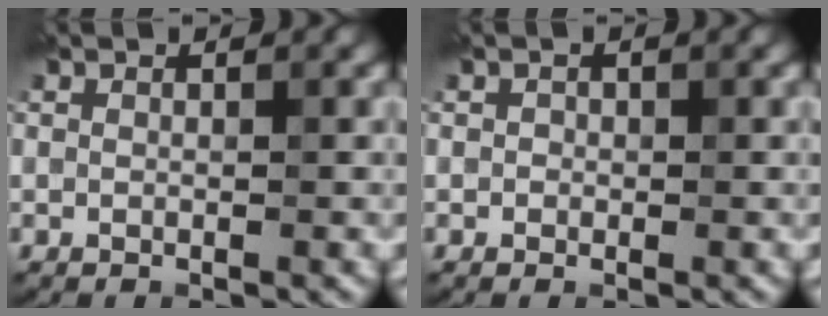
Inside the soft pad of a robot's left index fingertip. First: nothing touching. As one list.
[{"total": 0.6, "force": [-0.1, 0.6, 0.0], "torque": [0.004, 0.003, -0.003]}]